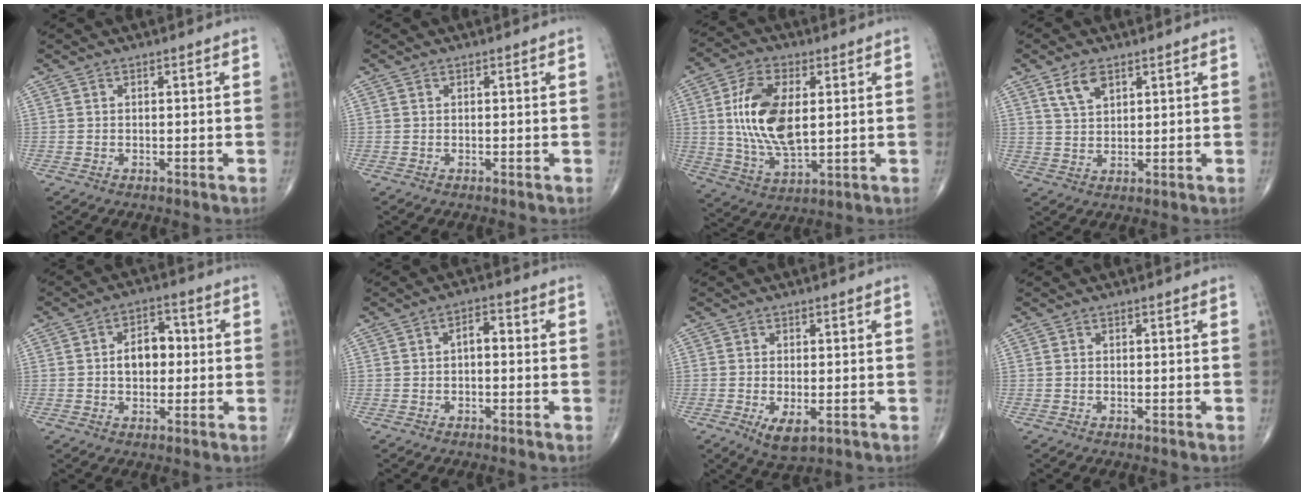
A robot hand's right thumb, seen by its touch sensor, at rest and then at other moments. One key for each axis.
{"total": 0.0}
{"total": 14.9, "fx": 2.1, "fy": 7.7, "fz": 12.6, "tx": -0.240, "ty": -0.011, "tz": 0.045}
{"total": 4.9, "fx": 2.8, "fy": 2.6, "fz": 3.1, "tx": -0.053, "ty": -0.012, "tz": 0.058}
{"total": 7.0, "fx": 0.2, "fy": 4.7, "fz": 5.2, "tx": -0.057, "ty": 0.018, "tz": -0.004}
{"total": 3.2, "fx": -0.1, "fy": 1.7, "fz": 2.6, "tx": -0.032, "ty": 0.014, "tz": -0.007}
{"total": 4.7, "fx": -1.6, "fy": 2.0, "fz": 3.9, "tx": -0.065, "ty": -0.009, "tz": -0.020}
{"total": 0.0}